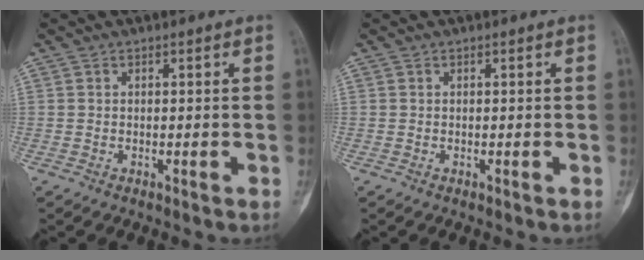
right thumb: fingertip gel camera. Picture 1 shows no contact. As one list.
[{"total": 0.0}]